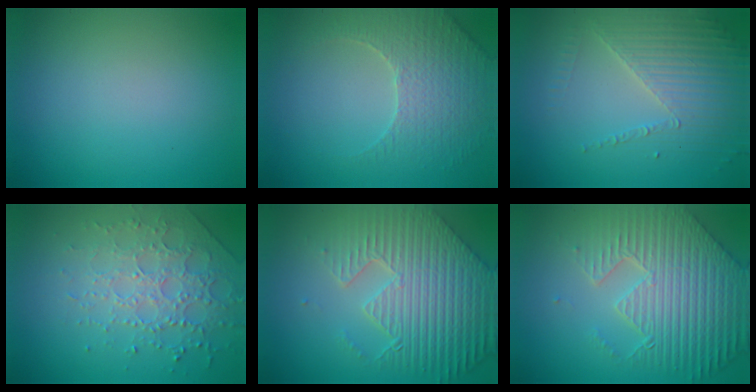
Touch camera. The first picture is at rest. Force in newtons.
{"total": 3.7, "press": 3.6, "slide": 1.0}
{"total": 4.0, "press": 3.7, "slide": 1.5}
{"total": 3.8, "press": 3.6, "slide": 1.2}
{"total": 9.4, "press": 6.5, "slide": 6.8}
{"total": 8.9, "press": 6.3, "slide": 6.2}